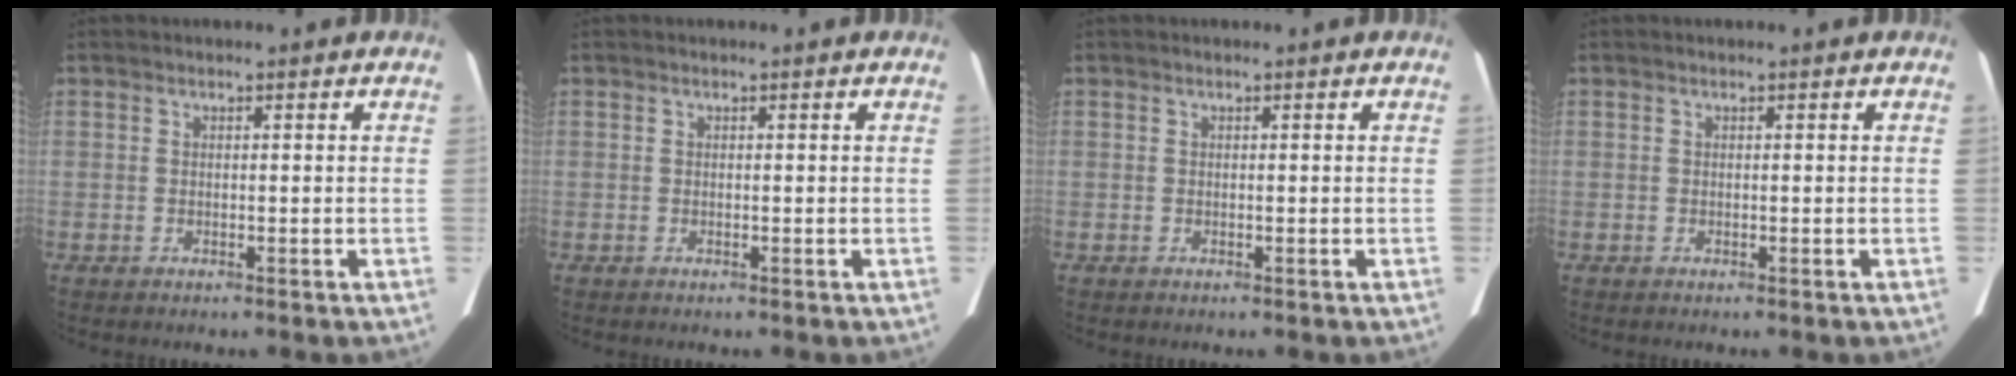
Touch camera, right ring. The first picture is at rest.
{"total": 0.0}
{"total": 0.0}
{"total": 0.0}